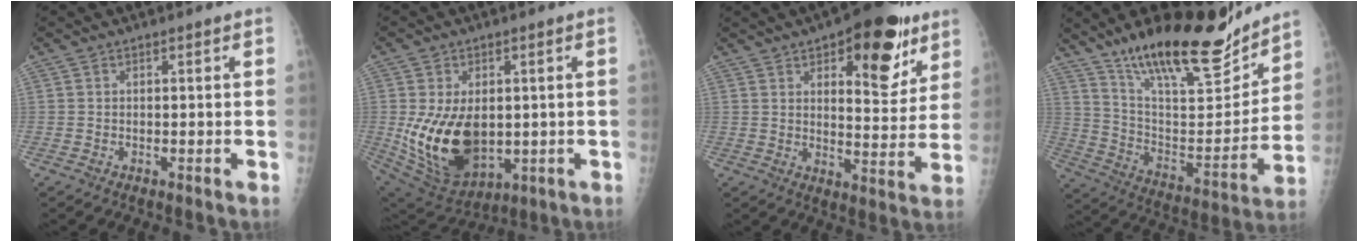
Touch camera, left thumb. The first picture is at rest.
{"total": 16.5, "force": [-0.8, 10.6, 12.6], "torque": [-0.210, -0.015, 0.018]}
{"total": 18.0, "force": [9.5, 7.9, 13.1], "torque": [-0.122, -0.038, 0.130]}
{"total": 25.4, "force": [19.0, 7.5, 15.0], "torque": [-0.202, -0.091, 0.318]}